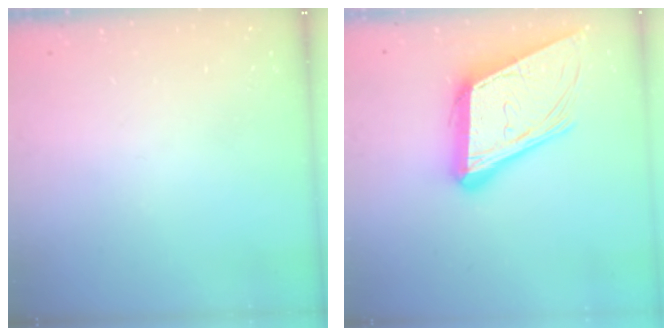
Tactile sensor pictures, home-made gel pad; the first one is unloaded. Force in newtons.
{"total": 19.4, "press": 18.9, "slide": 4.7}